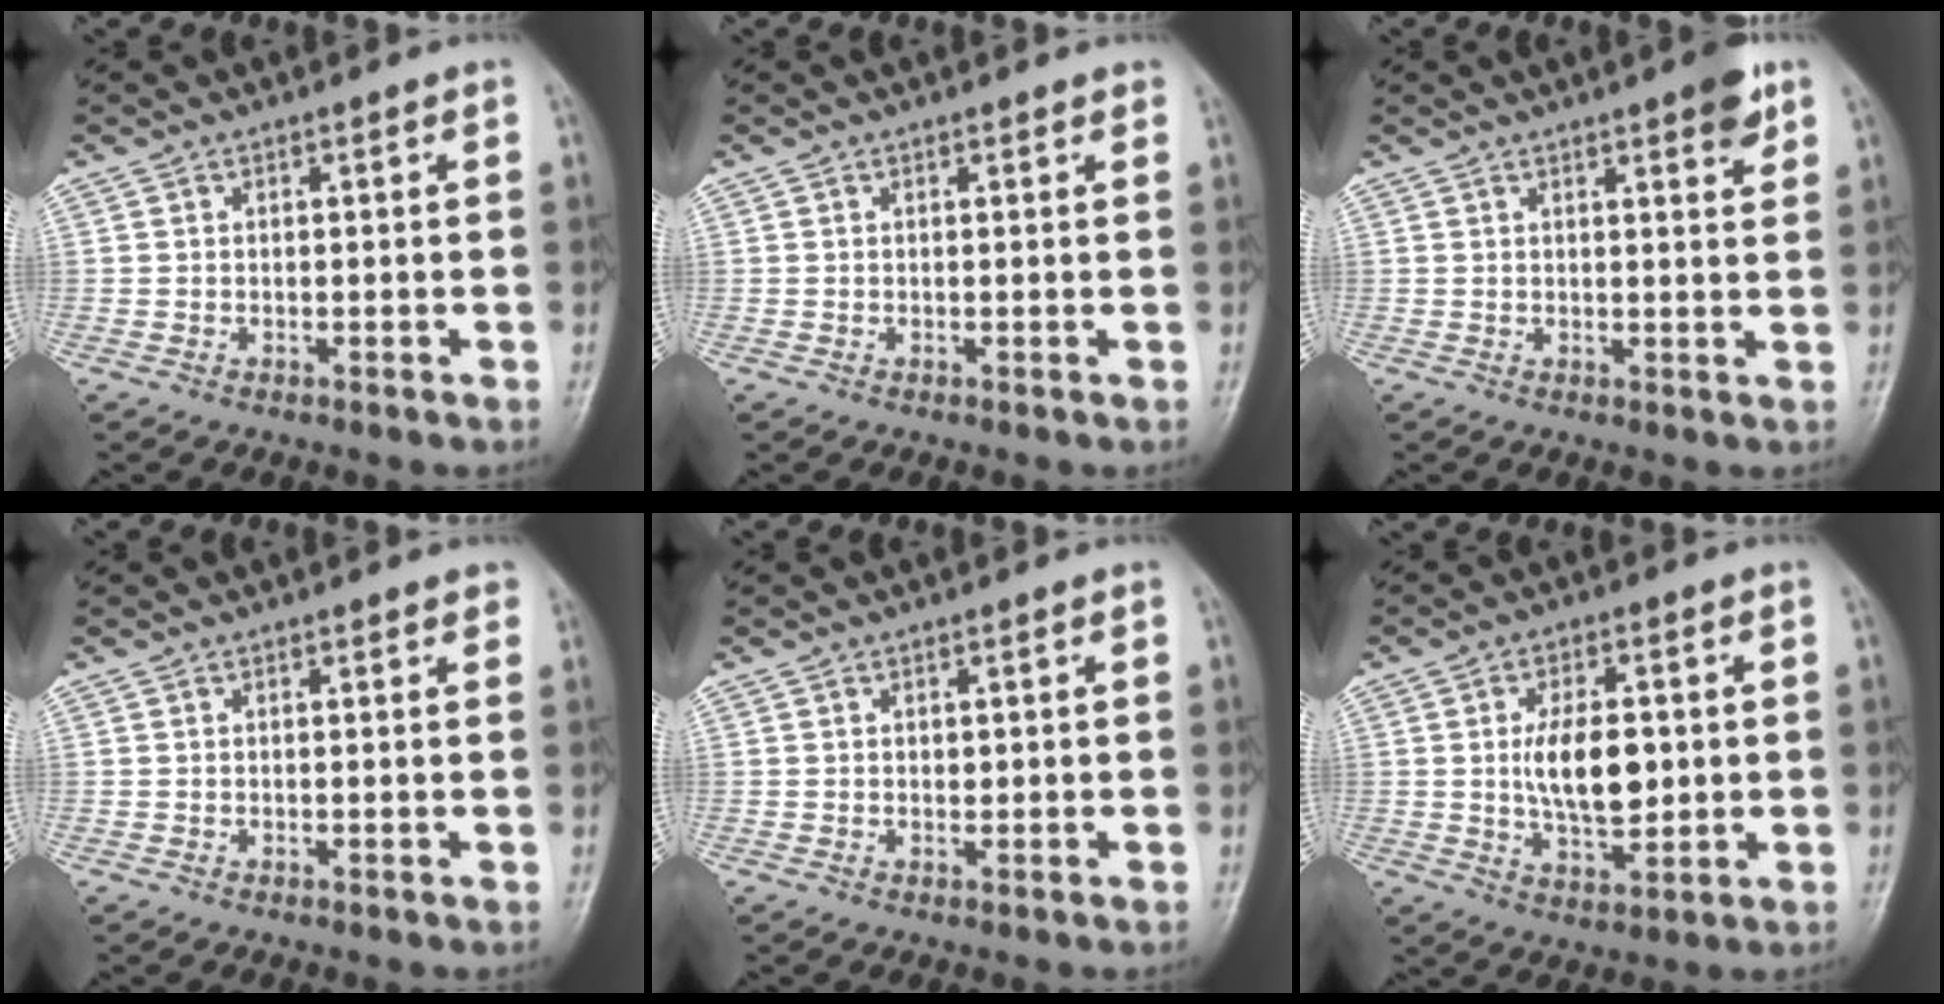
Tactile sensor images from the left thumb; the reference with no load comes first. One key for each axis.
{"total": 0.6, "fx": 0.5, "fy": 0.2, "fz": 0.4, "tx": -0.006, "ty": 0.000, "tz": 0.004}
{"total": 4.9, "fx": 2.9, "fy": 1.2, "fz": 3.7, "tx": -0.041, "ty": -0.013, "tz": 0.034}
{"total": 1.2, "fx": 0.9, "fy": 0.5, "fz": 0.7, "tx": -0.004, "ty": -0.001, "tz": 0.006}
{"total": 0.9, "fx": 0.3, "fy": 0.6, "fz": 0.5, "tx": -0.004, "ty": 0.000, "tz": 0.005}
{"total": 10.7, "fx": 0.7, "fy": 5.6, "fz": 9.1, "tx": -0.139, "ty": -0.011, "tz": 0.017}